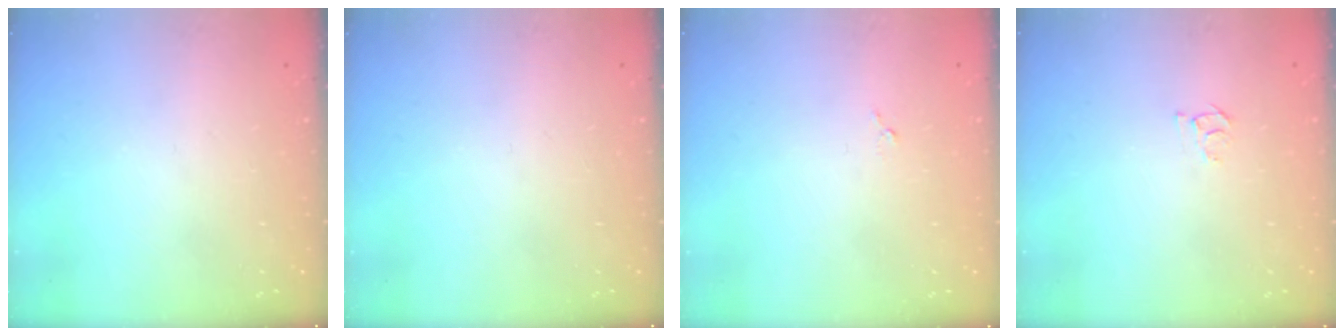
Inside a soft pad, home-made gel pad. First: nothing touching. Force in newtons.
{"total": 0.0}
{"total": 3.9, "press": 3.8, "slide": 0.4}
{"total": 4.0, "press": 3.9, "slide": 0.5}